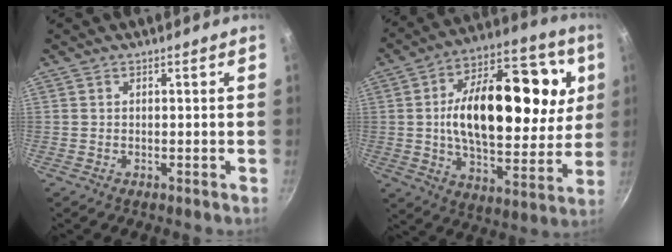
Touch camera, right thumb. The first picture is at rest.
{"total": 27.6, "force": [5.2, 15.4, 22.3], "torque": [-0.328, 0.003, 0.068]}